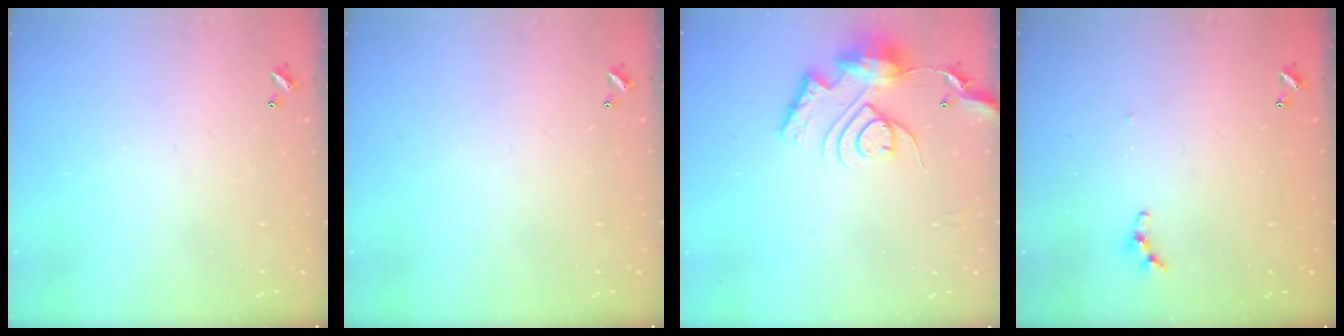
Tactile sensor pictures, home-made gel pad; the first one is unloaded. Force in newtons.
{"total": 0.0}
{"total": 14.9, "press": 14.8, "slide": 1.6}
{"total": 4.4, "press": 4.4, "slide": 0.5}